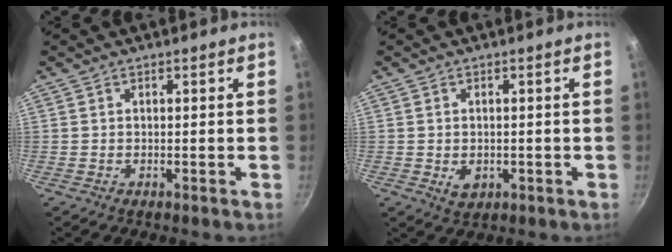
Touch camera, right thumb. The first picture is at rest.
{"total": 3.3, "force": [-0.6, 2.4, 2.1], "torque": [-0.031, -0.004, -0.004]}